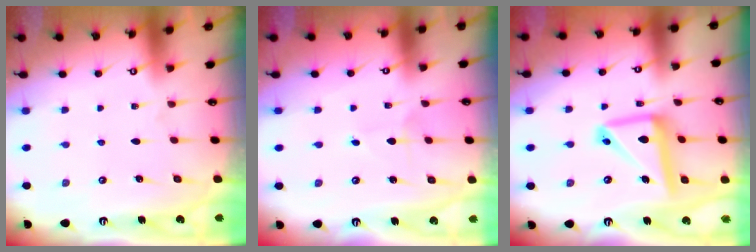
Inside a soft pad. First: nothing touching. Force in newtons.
{"total": 2.5, "press": 2.5, "slide": 0.1}
{"total": 13.6, "press": 13.5, "slide": 1.5}